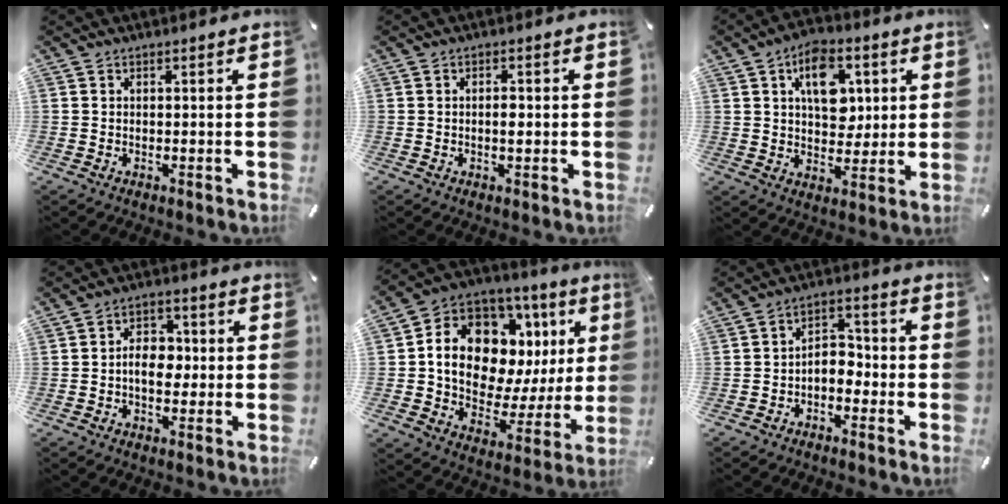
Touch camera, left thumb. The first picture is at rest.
{"total": 2.1, "force": [0.0, 1.0, 1.9], "torque": [-0.028, -0.002, -0.004]}
{"total": 12.0, "force": [3.4, 8.4, 7.9], "torque": [-0.099, -0.001, 0.058]}
{"total": 6.8, "force": [-1.0, 4.7, 4.9], "torque": [-0.079, 0.008, -0.022]}
{"total": 16.2, "force": [5.4, 11.0, 10.7], "torque": [-0.166, -0.049, 0.094]}
{"total": 5.0, "force": [-2.7, 3.5, 2.4], "torque": [-0.042, 0.017, -0.054]}